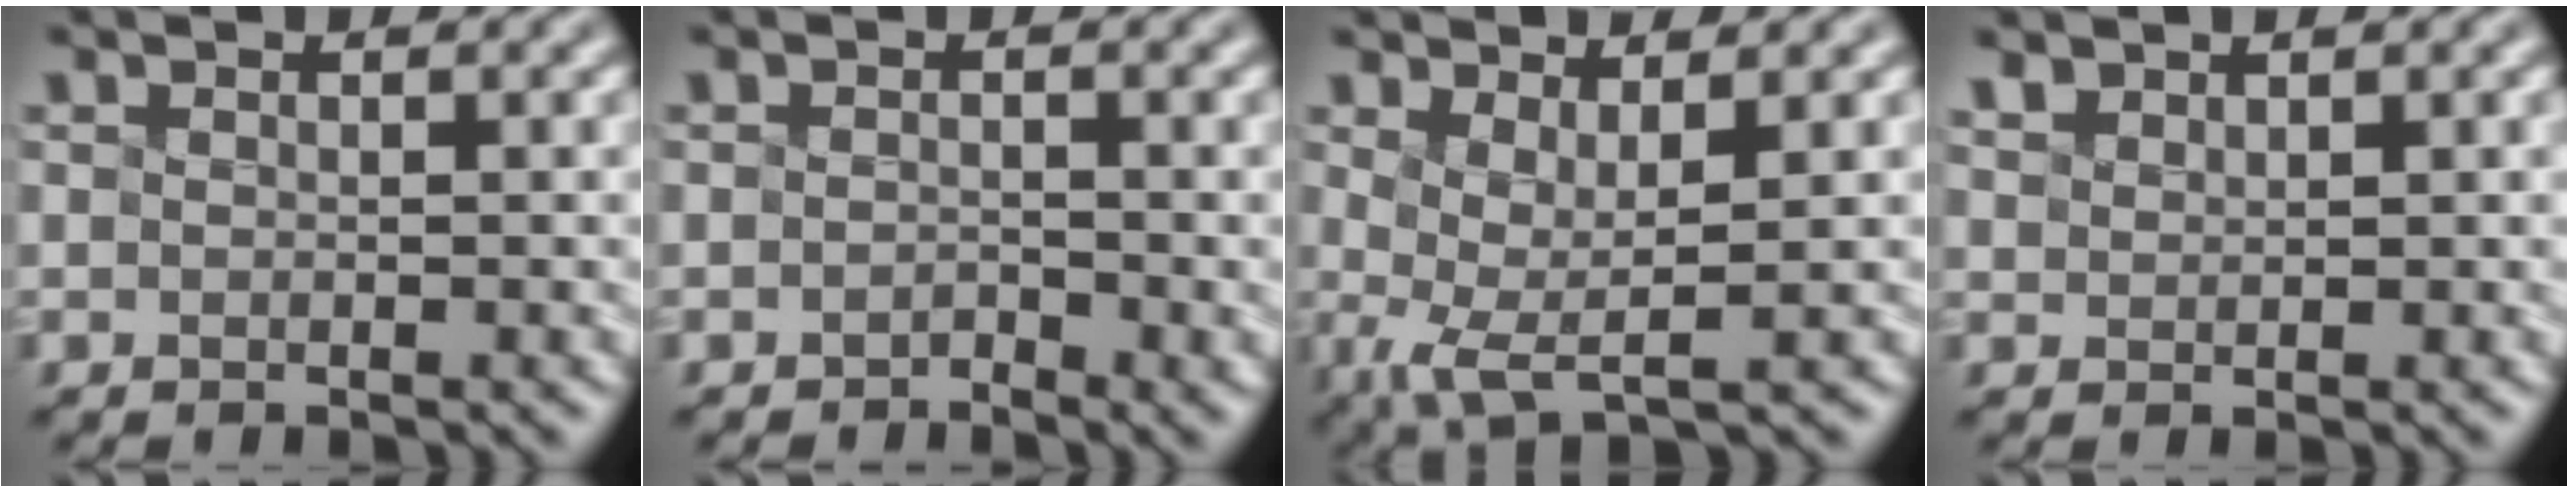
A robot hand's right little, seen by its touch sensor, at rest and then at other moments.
{"total": 1.4, "force": [-1.2, -0.5, -0.4], "torque": [-0.006, 0.000, -0.001]}
{"total": 2.5, "force": [0.3, 0.3, 2.5], "torque": [-0.056, 0.002, 0.024]}
{"total": 1.2, "force": [0.8, -0.5, -0.8], "torque": [-0.005, 0.008, 0.041]}